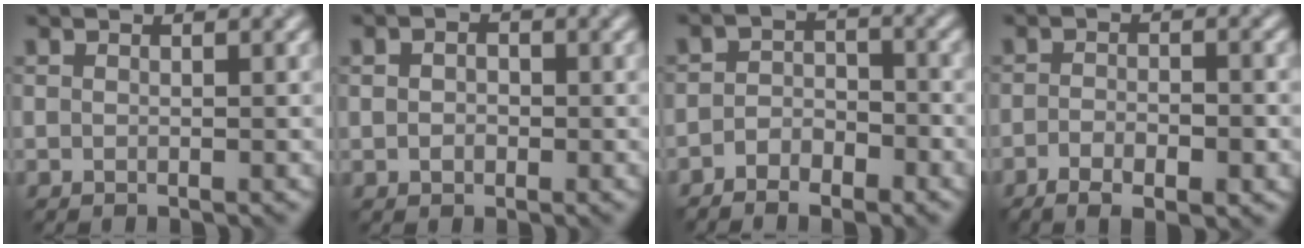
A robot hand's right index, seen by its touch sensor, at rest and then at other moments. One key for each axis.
{"total": 0.8, "fx": 0.2, "fy": 0.7, "fz": 0.3, "tx": -0.008, "ty": 0.009, "tz": -0.002}
{"total": 3.1, "fx": -2.3, "fy": 1.7, "fz": 1.2, "tx": -0.023, "ty": 0.009, "tz": -0.048}
{"total": 5.2, "fx": -2.5, "fy": 1.9, "fz": 4.1, "tx": -0.073, "ty": 0.002, "tz": -0.029}